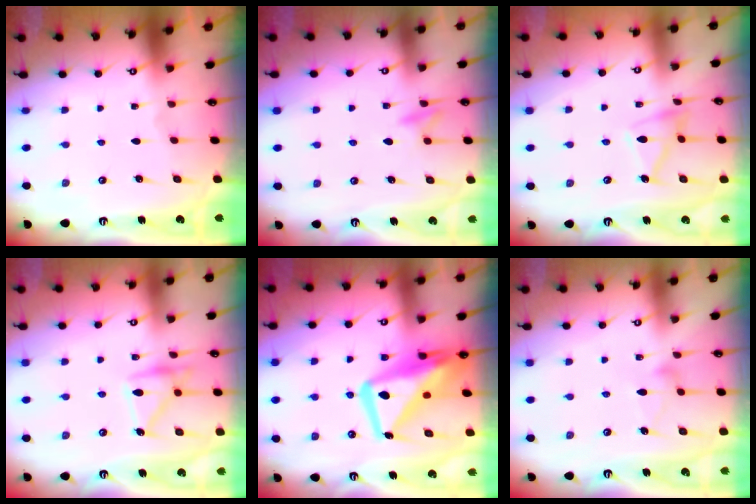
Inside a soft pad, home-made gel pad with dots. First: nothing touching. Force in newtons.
{"total": 9.4, "press": 9.3, "slide": 1.1}
{"total": 11.5, "press": 11.5, "slide": 0.9}
{"total": 16.1, "press": 16.1, "slide": 0.8}
{"total": 16.9, "press": 16.8, "slide": 1.8}
{"total": 9.8, "press": 9.8, "slide": 0.5}